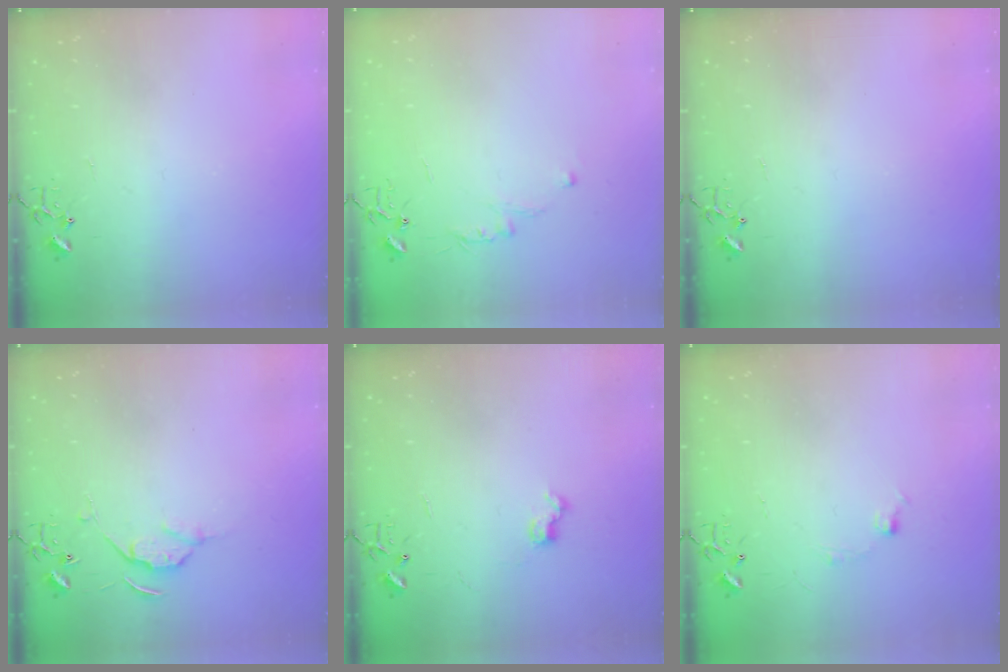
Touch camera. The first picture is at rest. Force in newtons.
{"total": 5.5, "press": 5.5, "slide": 0.6}
{"total": 0.0}
{"total": 5.7, "press": 5.7, "slide": 0.8}
{"total": 6.0, "press": 6.0, "slide": 0.7}
{"total": 5.8, "press": 5.7, "slide": 0.7}